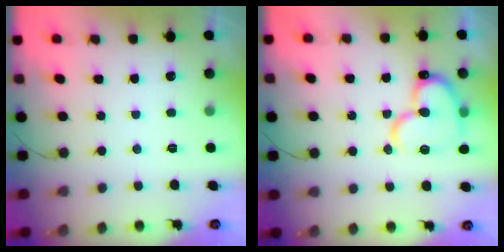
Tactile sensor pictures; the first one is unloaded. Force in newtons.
{"total": 16.7, "press": 16.6, "slide": 2.0}